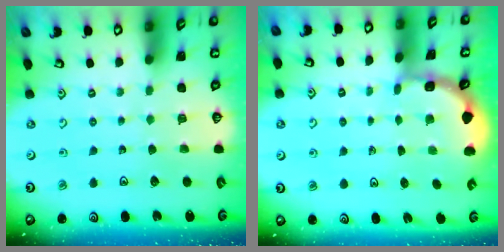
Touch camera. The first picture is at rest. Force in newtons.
{"total": 2.1, "press": 2.1, "slide": 0.2}